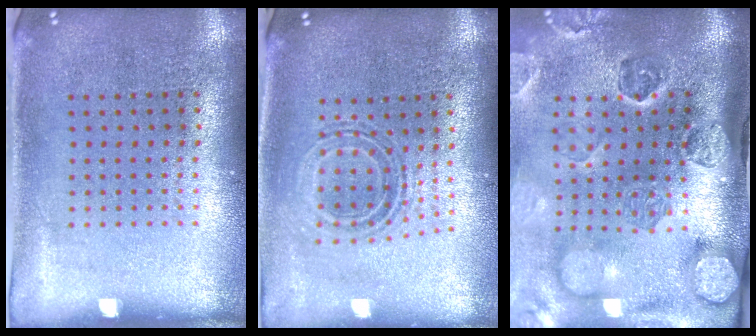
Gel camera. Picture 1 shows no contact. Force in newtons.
{"total": 0.7, "press": 0.7, "slide": 0.2}
{"total": 4.7, "press": 3.4, "slide": 3.3}